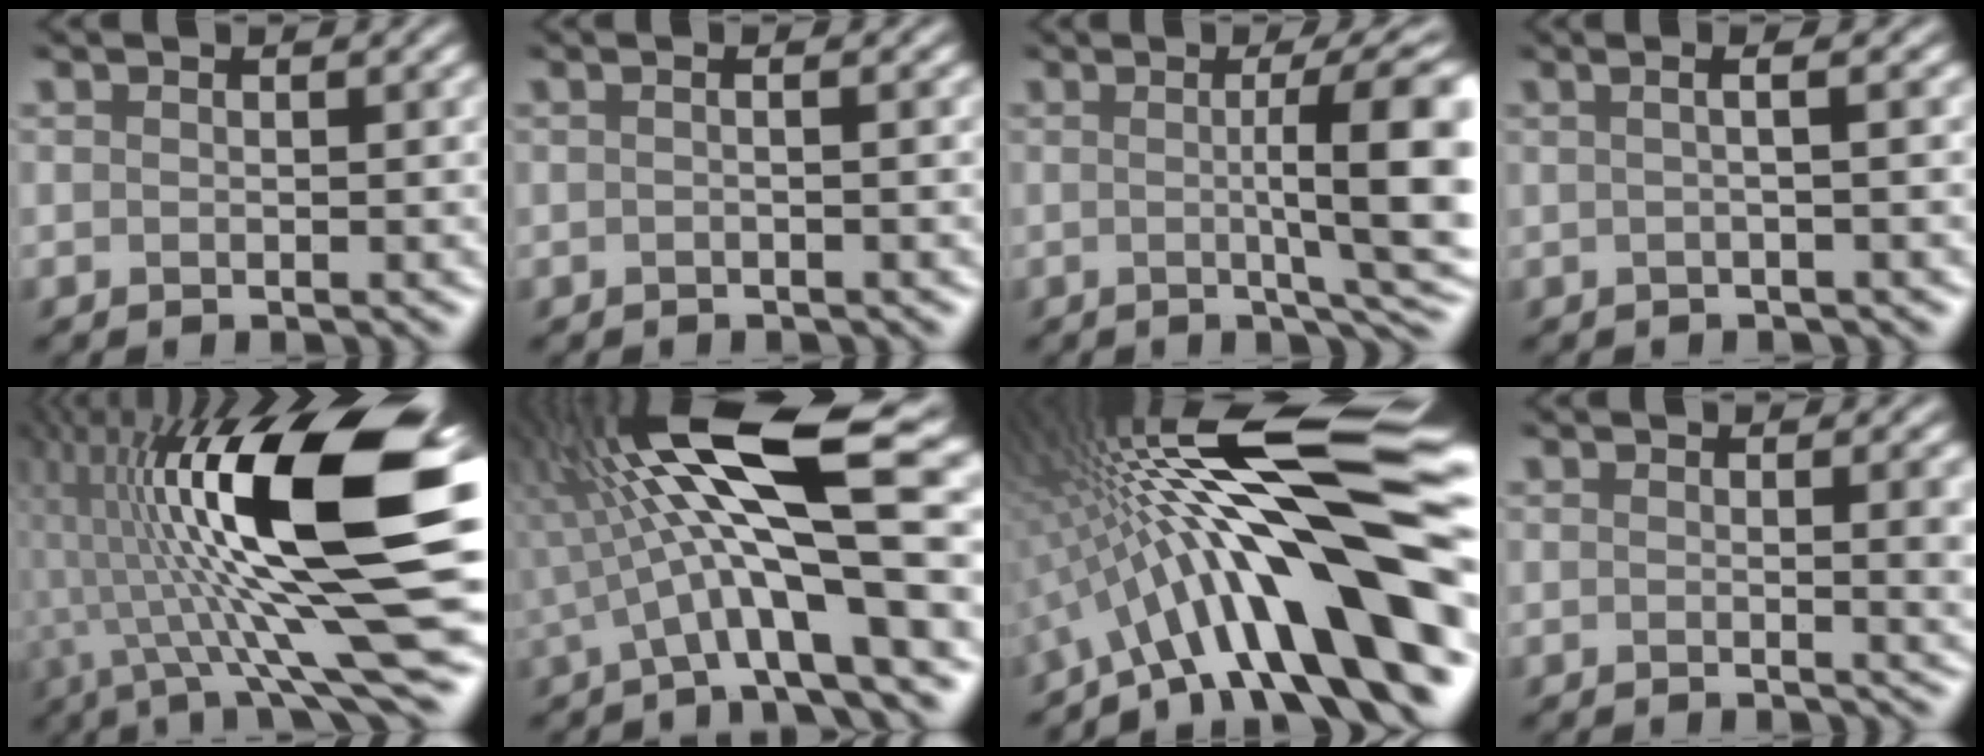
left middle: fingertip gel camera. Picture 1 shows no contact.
{"total": 1.3, "force": [0.2, 0.6, 1.1], "torque": [-0.004, 0.000, -0.016]}
{"total": 8.2, "force": [0.1, 1.2, 8.1], "torque": [-0.096, 0.008, 0.012]}
{"total": 2.1, "force": [0.3, 0.6, 2.0], "torque": [-0.010, 0.005, -0.011]}
{"total": 14.8, "force": [1.9, 3.9, 14.2], "torque": [-0.258, 0.012, 0.038]}
{"total": 11.6, "force": [1.1, 2.7, 11.3], "torque": [-0.202, 0.027, 0.025]}
{"total": 16.3, "force": [-3.7, 3.5, 15.5], "torque": [-0.219, 0.042, -0.062]}
{"total": 3.7, "force": [0.2, 1.5, 3.4], "torque": [-0.026, 0.012, -0.002]}